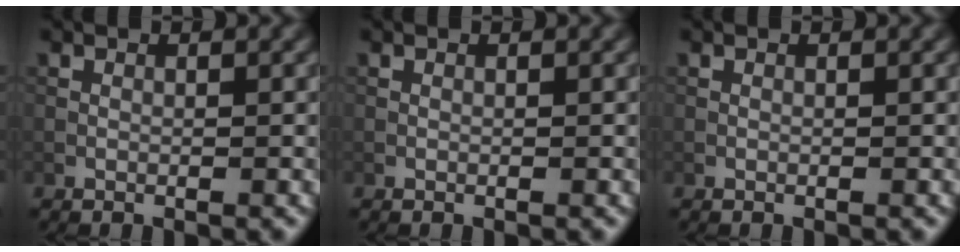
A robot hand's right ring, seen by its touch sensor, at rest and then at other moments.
{"total": 0.0}
{"total": 0.0}